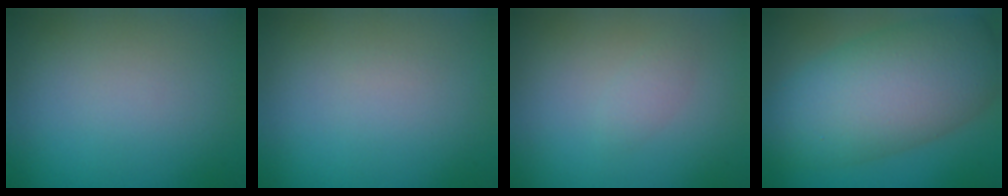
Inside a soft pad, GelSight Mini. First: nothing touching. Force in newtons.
{"total": 0.0}
{"total": 1.0, "press": 1.0, "slide": 0.0}
{"total": 10.5, "press": 10.5, "slide": 0.2}